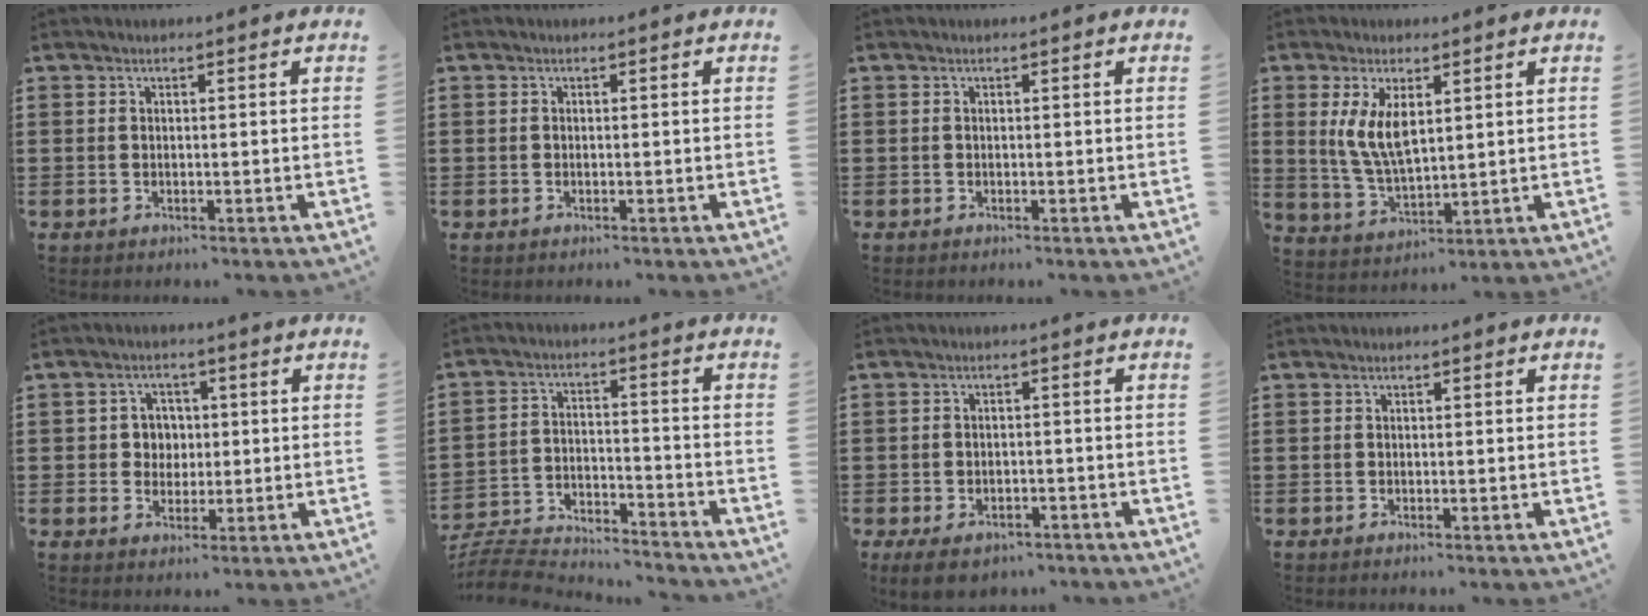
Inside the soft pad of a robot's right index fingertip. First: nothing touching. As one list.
[{"total": 0.0}, {"total": 0.0}, {"total": 6.8, "force": [1.8, 3.0, 5.8], "torque": [-0.125, 0.003, 0.032]}, {"total": 3.8, "force": [0.2, 3.6, 1.2], "torque": [-0.039, 0.012, -0.001]}, {"total": 6.5, "force": [-6.4, 1.0, 1.2], "torque": [-0.043, 0.001, -0.132]}, {"total": 3.3, "force": [-2.8, 1.1, 1.3], "torque": [-0.028, 0.004, -0.057]}, {"total": 0.0}]